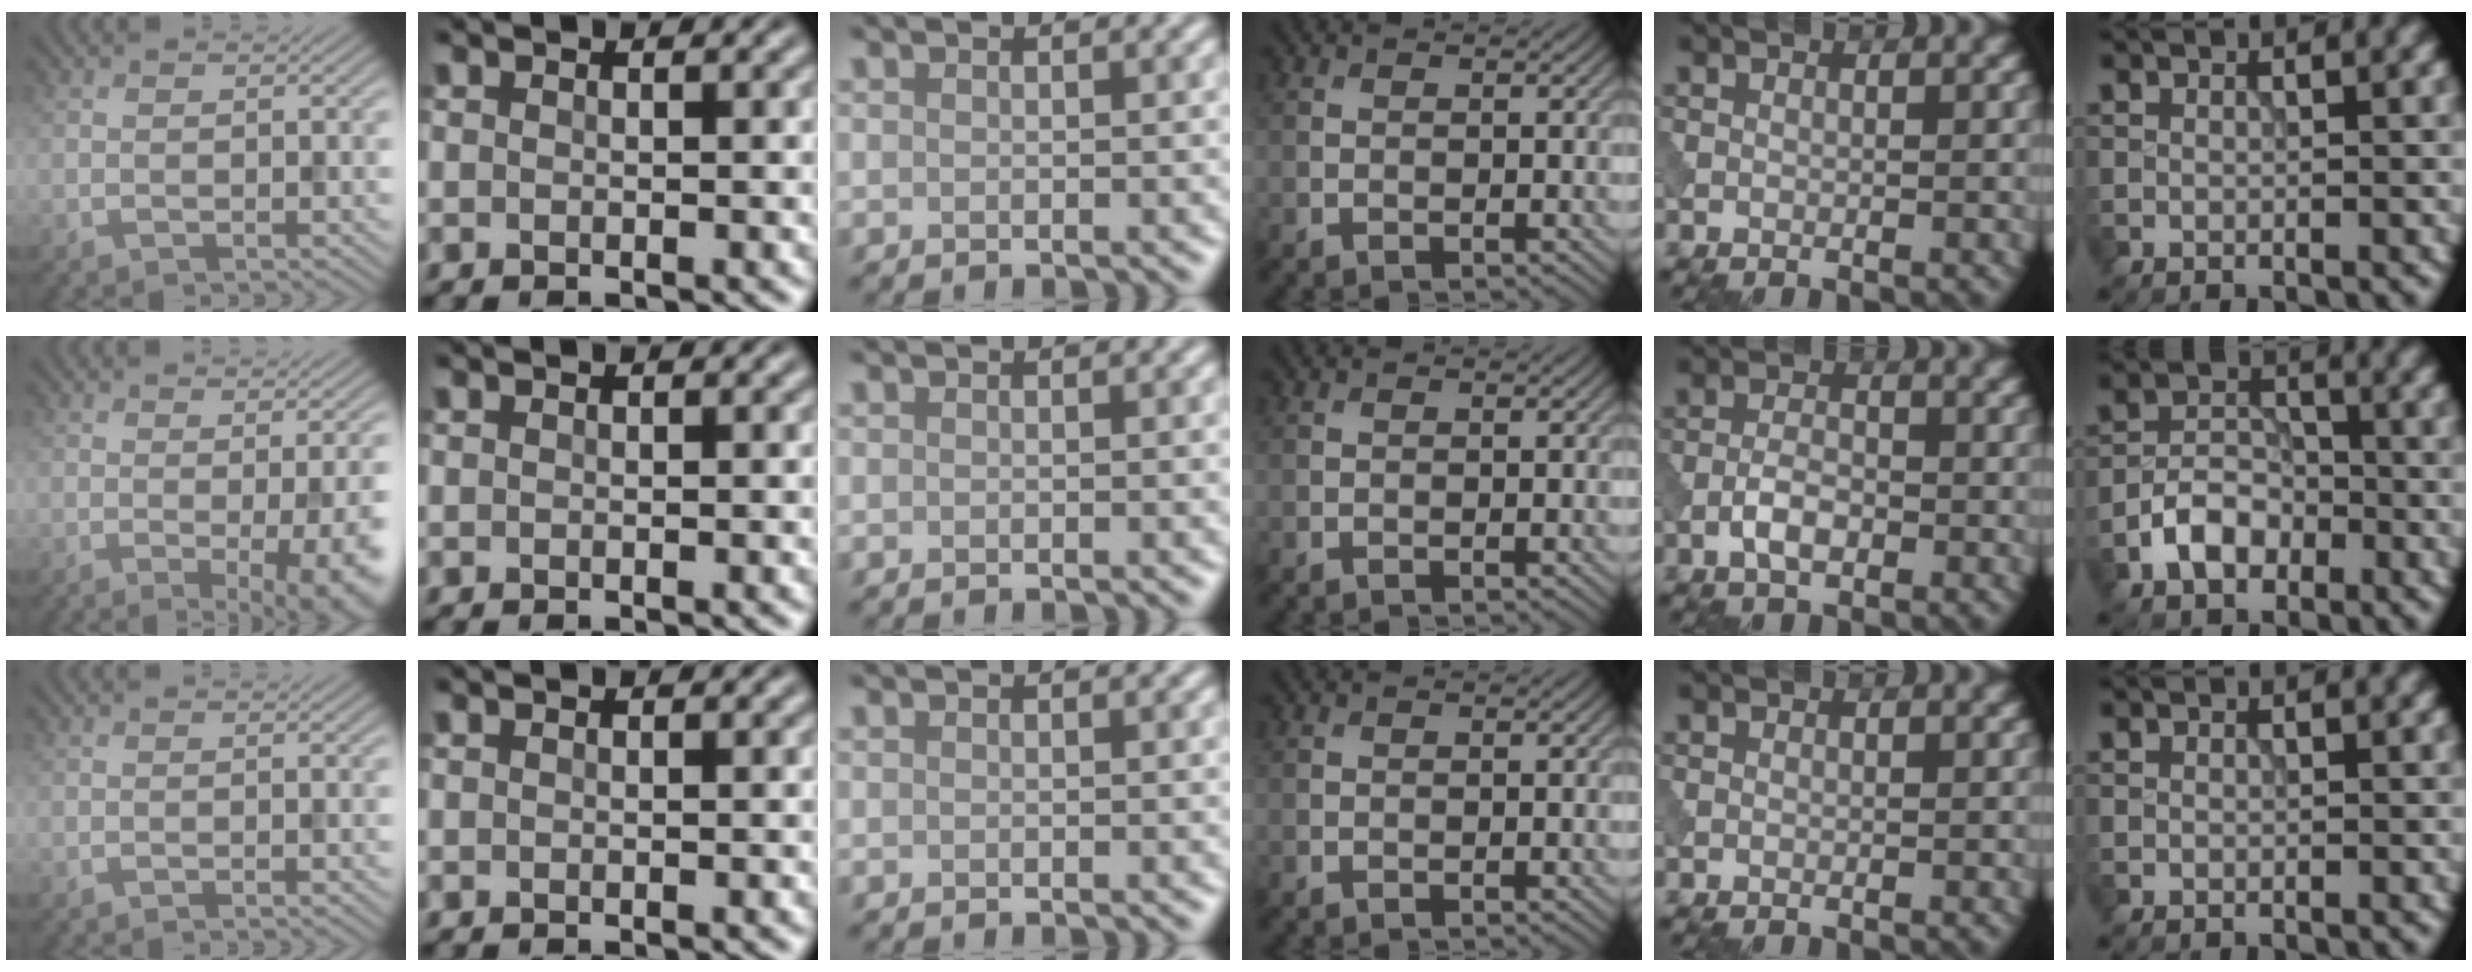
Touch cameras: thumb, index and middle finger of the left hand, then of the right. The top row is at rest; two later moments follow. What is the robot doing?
{"motion": "dispense", "object": "syringe"}